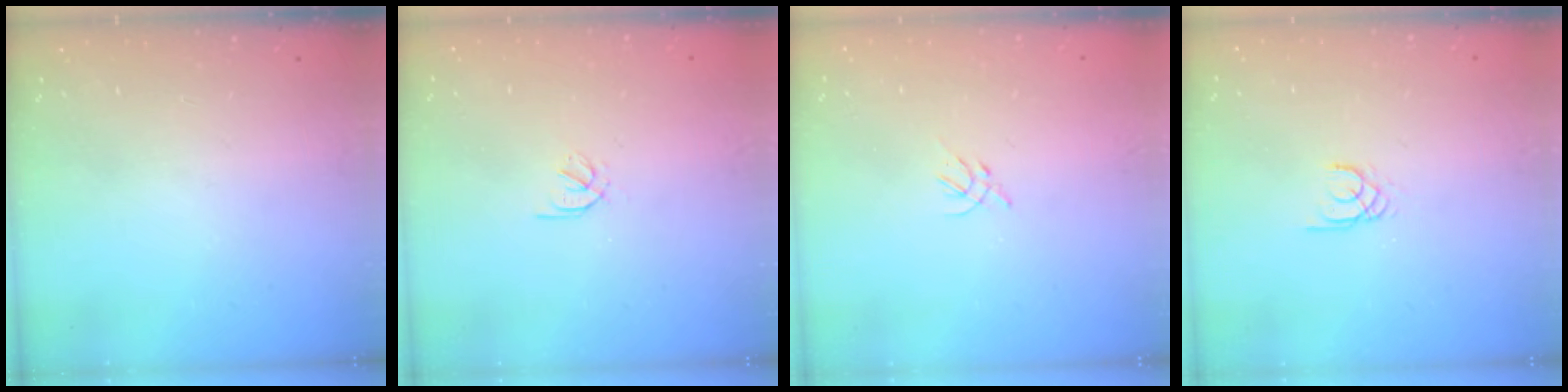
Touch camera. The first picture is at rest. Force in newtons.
{"total": 1.7, "press": 1.6, "slide": 0.6}
{"total": 2.3, "press": 2.2, "slide": 0.6}
{"total": 1.5, "press": 1.5, "slide": 0.1}